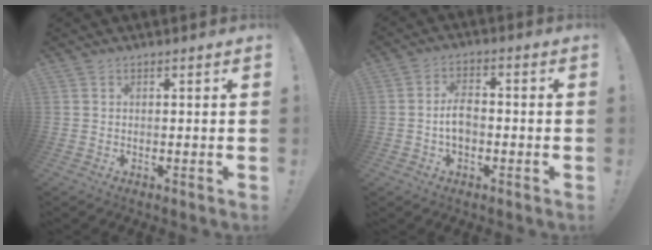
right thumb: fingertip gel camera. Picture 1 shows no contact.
{"total": 5.7, "force": [-1.3, 3.4, 4.4], "torque": [-0.086, 0.006, -0.025]}